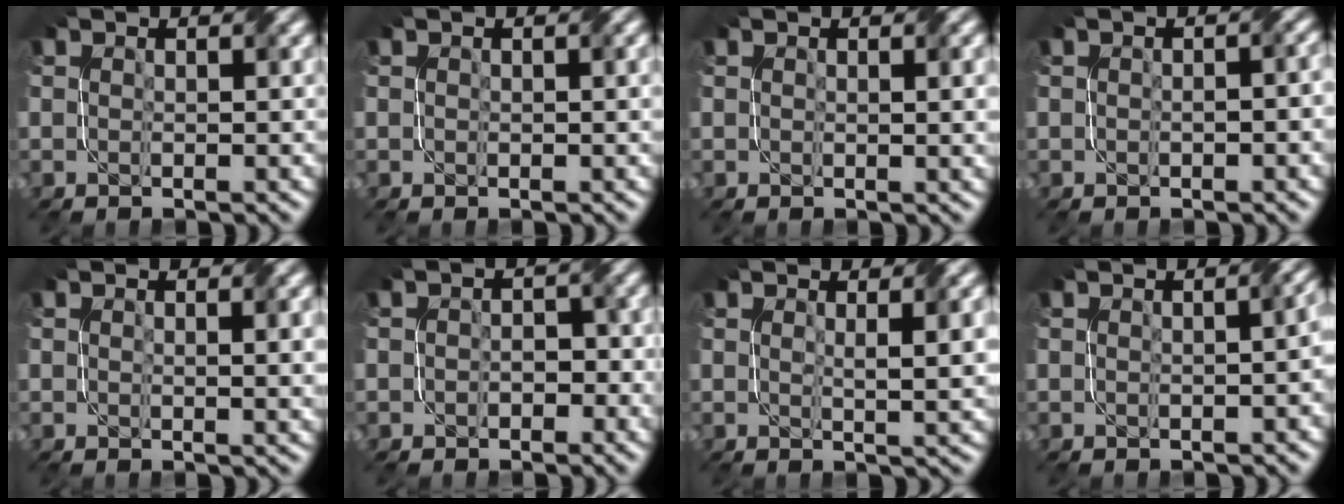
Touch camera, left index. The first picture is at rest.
{"total": 0.8, "force": [0.4, 0.4, 0.6], "torque": [-0.008, 0.001, 0.007]}
{"total": 1.5, "force": [0.6, 0.4, 1.4], "torque": [-0.016, 0.001, 0.012]}
{"total": 2.5, "force": [0.2, 1.5, 2.1], "torque": [-0.019, 0.009, 0.001]}
{"total": 1.9, "force": [0.8, 0.5, 1.7], "torque": [-0.019, 0.001, 0.015]}
{"total": 1.7, "force": [-0.7, 1.3, 0.9], "torque": [-0.003, 0.003, -0.011]}
{"total": 3.1, "force": [1.1, 0.8, 2.8], "torque": [-0.032, 0.001, 0.016]}
{"total": 2.7, "force": [-0.3, 1.1, 2.4], "torque": [-0.018, 0.006, 0.002]}